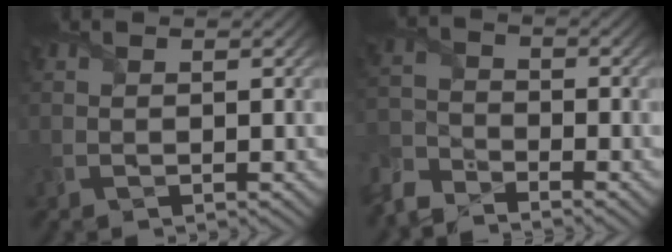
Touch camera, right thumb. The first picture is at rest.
{"total": 5.4, "force": [-4.9, 1.7, 1.5], "torque": [-0.043, -0.009, -0.119]}